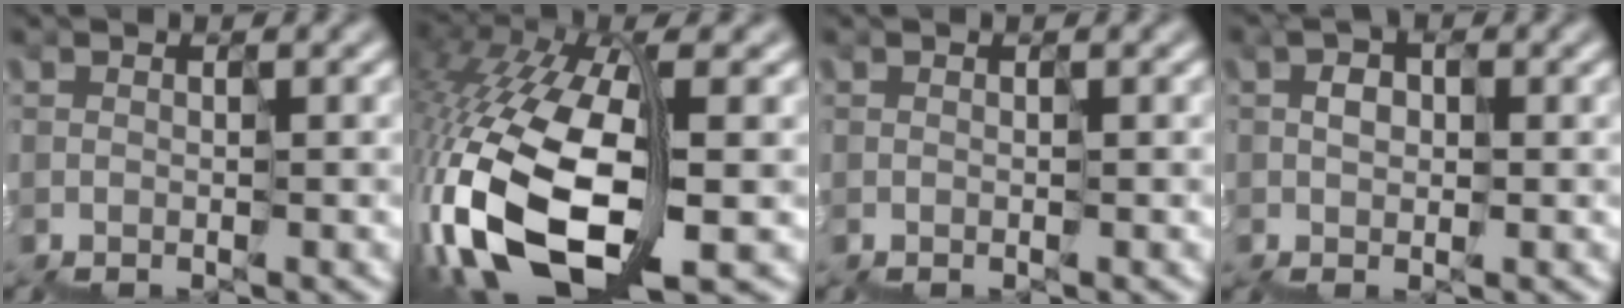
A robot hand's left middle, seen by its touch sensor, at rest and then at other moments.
{"total": 11.9, "force": [-3.6, 5.9, 9.6], "torque": [-0.237, -0.005, -0.062]}
{"total": 0.0}
{"total": 0.9, "force": [0.2, 0.9, 0.1], "torque": [0.002, 0.014, 0.000]}